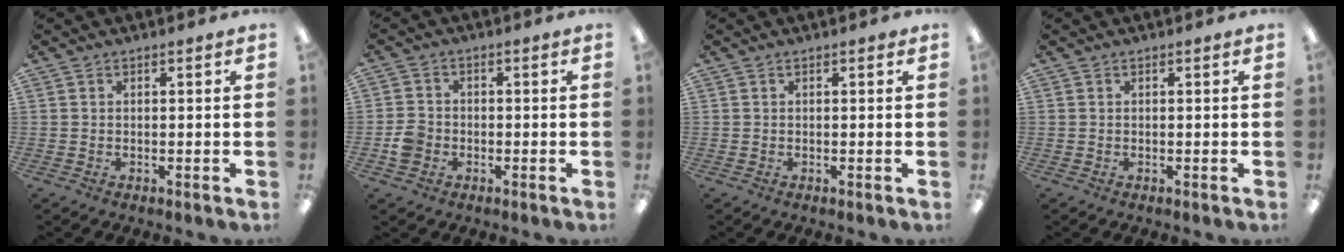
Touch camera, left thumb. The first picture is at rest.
{"total": 4.5, "force": [-1.5, 3.8, 1.9], "torque": [-0.029, 0.012, -0.026]}
{"total": 0.0}
{"total": 0.0}